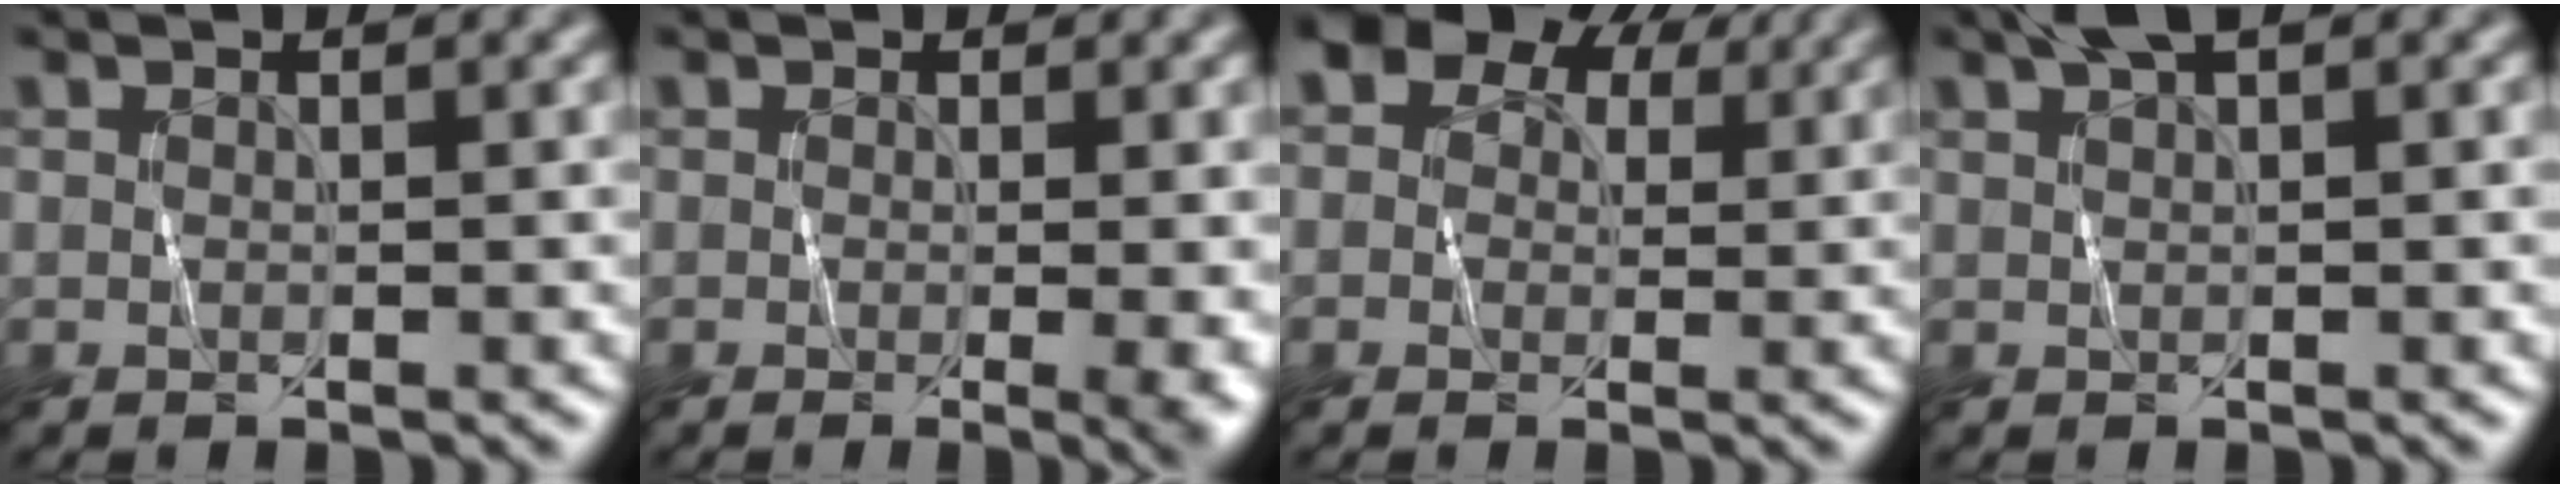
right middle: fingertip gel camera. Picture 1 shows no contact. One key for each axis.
{"total": 4.2, "fx": -0.6, "fy": 1.7, "fz": 3.8, "tx": -0.036, "ty": -0.013, "tz": -0.004}
{"total": 8.7, "fx": 4.4, "fy": 6.1, "fz": 4.4, "tx": -0.059, "ty": 0.028, "tz": 0.036}
{"total": 2.1, "fx": 1.3, "fy": 0.5, "fz": 1.6, "tx": -0.031, "ty": 0.004, "tz": 0.024}